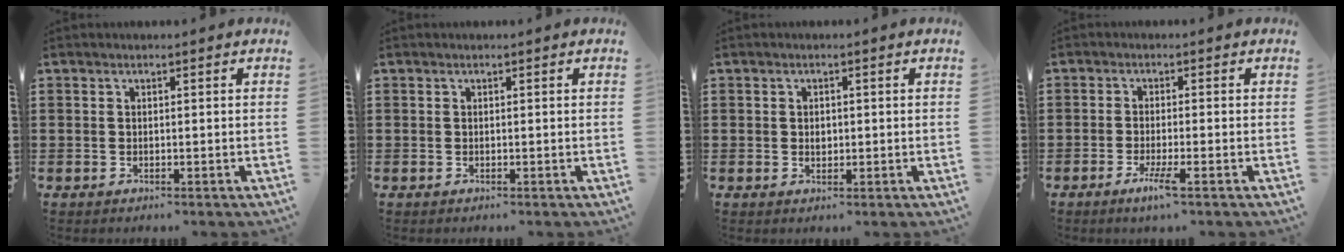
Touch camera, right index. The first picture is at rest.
{"total": 0.0}
{"total": 1.2, "force": [0.2, 0.7, 0.9], "torque": [-0.021, 0.001, 0.004]}
{"total": 3.5, "force": [-2.0, 0.0, 2.9], "torque": [-0.060, -0.015, -0.036]}